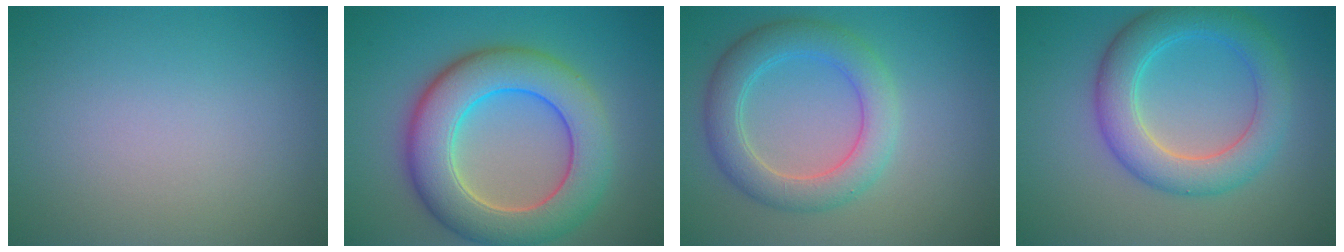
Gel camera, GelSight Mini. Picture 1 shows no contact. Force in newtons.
{"total": 9.4, "press": 9.4, "slide": 0.4}
{"total": 4.9, "press": 4.9, "slide": 0.2}
{"total": 5.7, "press": 5.7, "slide": 0.1}